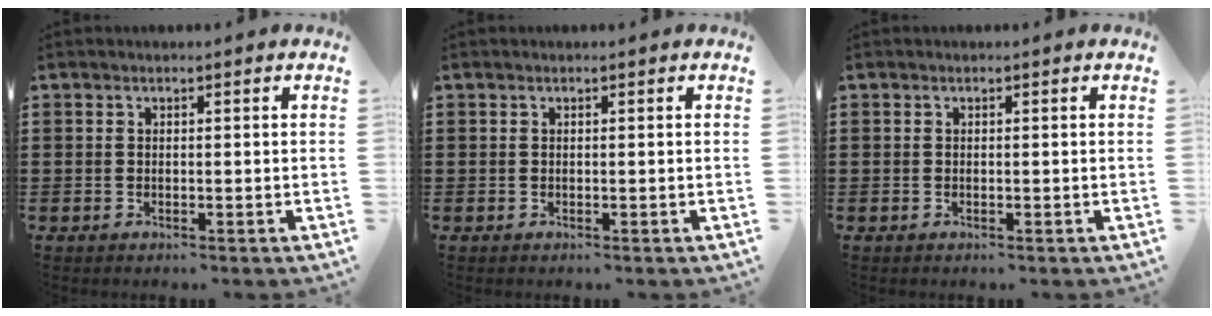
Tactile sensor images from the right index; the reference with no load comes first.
{"total": 0.0}
{"total": 0.0}